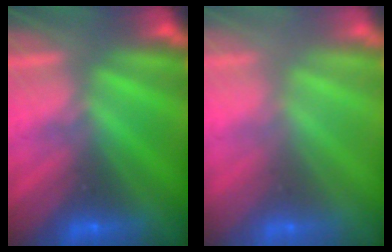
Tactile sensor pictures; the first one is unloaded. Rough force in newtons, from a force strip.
{"total": 2.9}